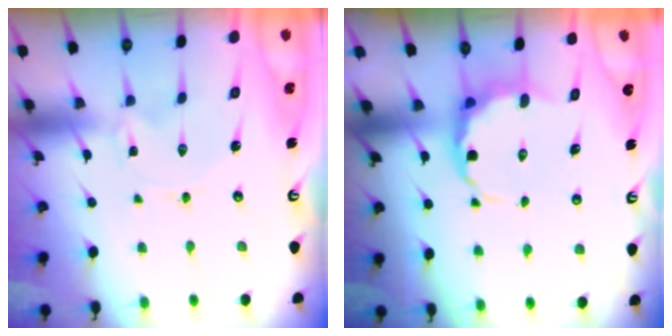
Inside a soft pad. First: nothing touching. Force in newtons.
{"total": 6.8, "press": 6.6, "slide": 1.8}